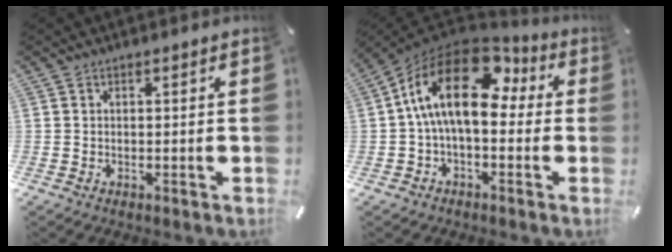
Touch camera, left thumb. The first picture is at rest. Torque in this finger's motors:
{"motor_torque": [0.39, 1.48, 1.68, -1.09, 0.82]}